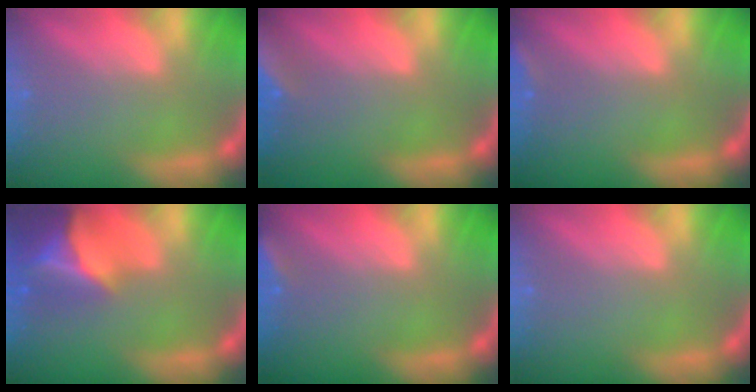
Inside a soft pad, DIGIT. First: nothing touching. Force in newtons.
{"total": 8.0}
{"total": 1.4}
{"total": 9.4}
{"total": 2.4}
{"total": 0.0}